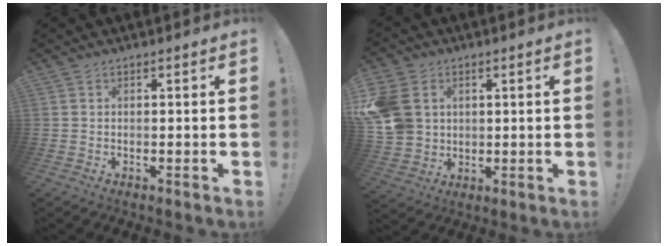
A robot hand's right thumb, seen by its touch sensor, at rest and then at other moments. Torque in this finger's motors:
{"motor_torque": [1.66, 1.71, 1.12, -0.02, 0.64]}